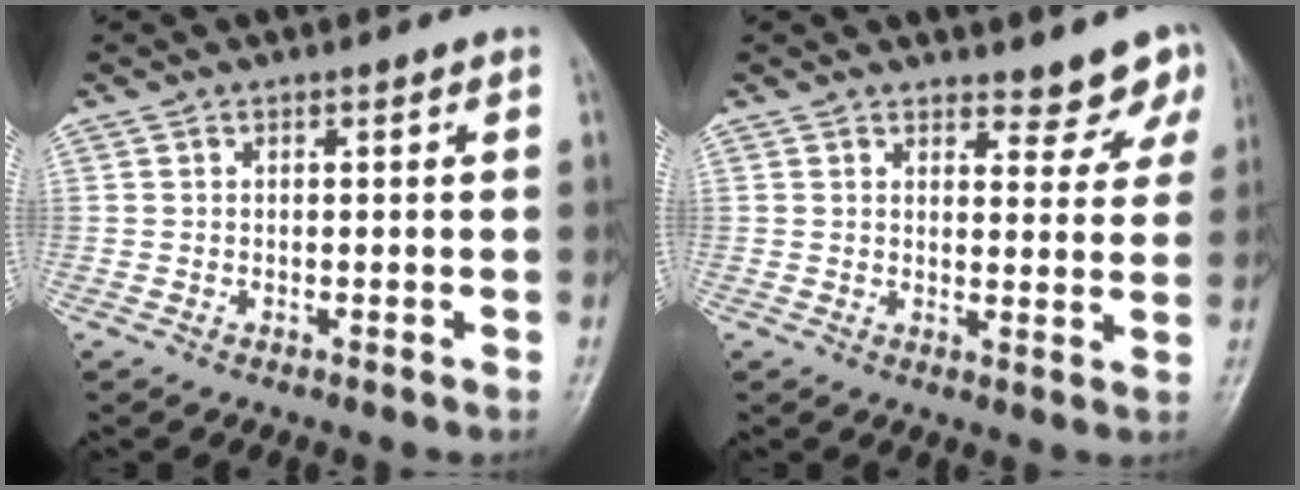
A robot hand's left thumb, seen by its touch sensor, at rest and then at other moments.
{"total": 5.8, "force": [5.2, 2.2, 1.5], "torque": [0.014, -0.038, 0.051]}